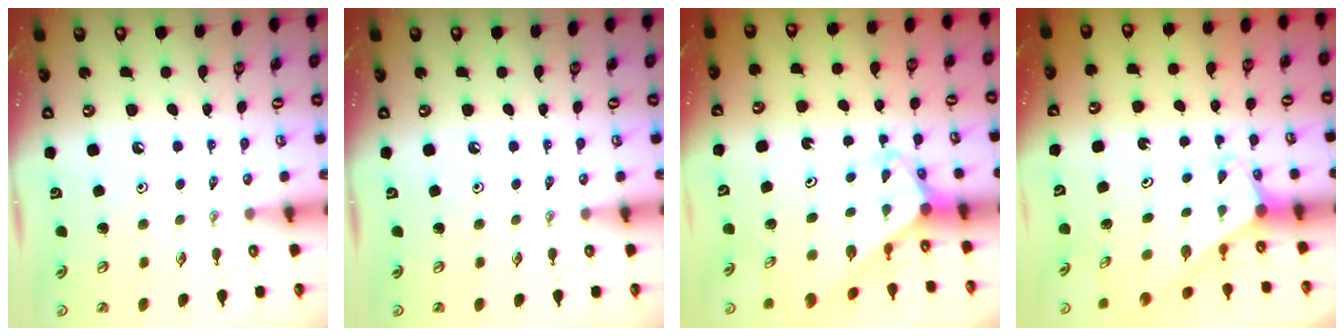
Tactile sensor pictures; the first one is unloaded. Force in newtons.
{"total": 0.0}
{"total": 2.8, "press": 2.8, "slide": 0.2}
{"total": 1.9, "press": 1.9, "slide": 0.1}